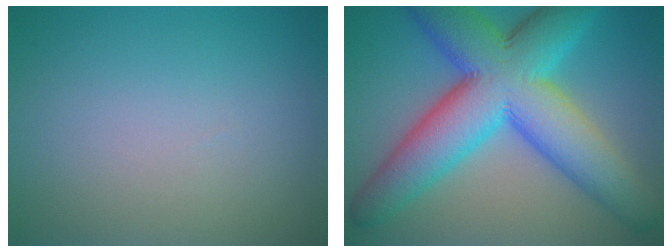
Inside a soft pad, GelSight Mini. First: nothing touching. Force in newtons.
{"total": 13.1, "press": 13.1, "slide": 0.1}